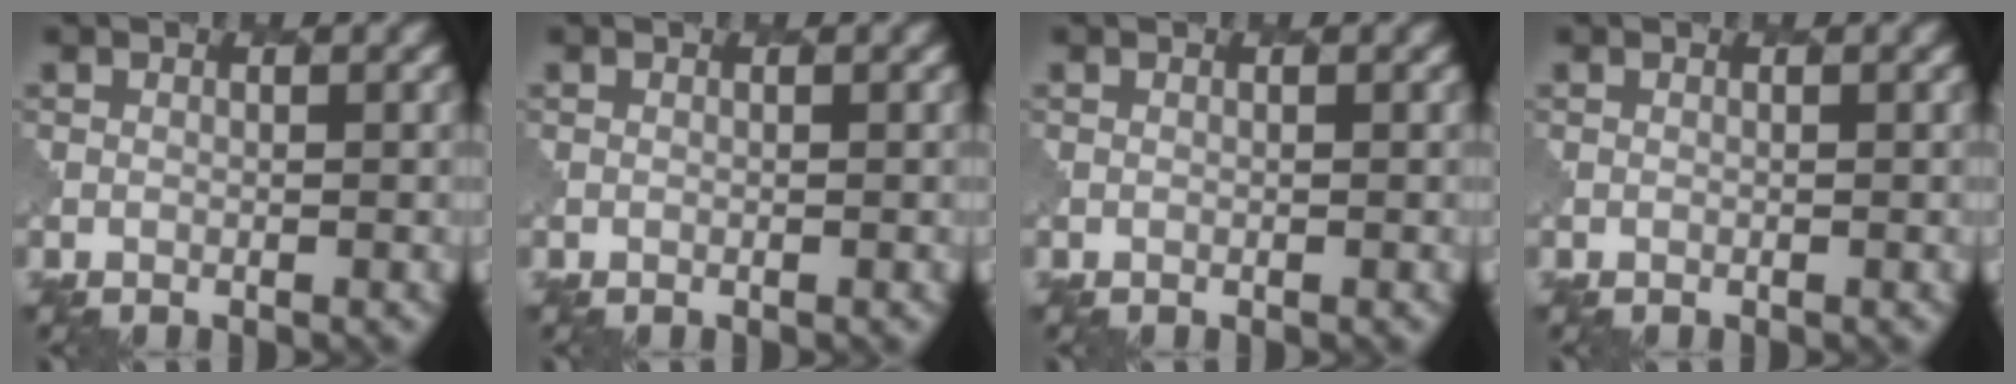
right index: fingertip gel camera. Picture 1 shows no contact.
{"total": 0.0}
{"total": 0.0}
{"total": 0.0}